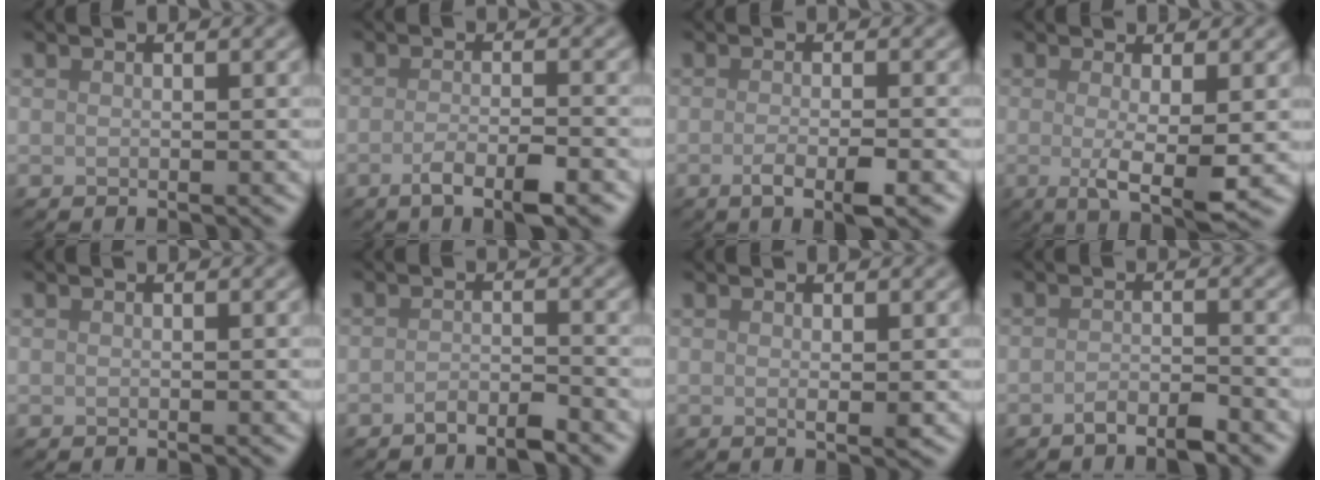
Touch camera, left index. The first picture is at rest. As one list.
[{"total": 3.8, "force": [-1.9, 0.9, 3.1], "torque": [-0.056, -0.002, -0.037]}, {"total": 3.3, "force": [-1.3, 0.9, 2.9], "torque": [-0.047, -0.002, -0.025]}, {"total": 4.2, "force": [-0.5, 0.7, 4.1], "torque": [-0.073, -0.012, -0.007]}, {"total": 0.0}, {"total": 2.0, "force": [-1.5, 0.4, 1.2], "torque": [-0.019, 0.004, -0.032]}, {"total": 1.1, "force": [0.1, 0.1, 1.1], "torque": [-0.016, -0.002, 0.000]}, {"total": 2.2, "force": [-1.6, 0.5, 1.5], "torque": [-0.026, 0.003, -0.032]}]